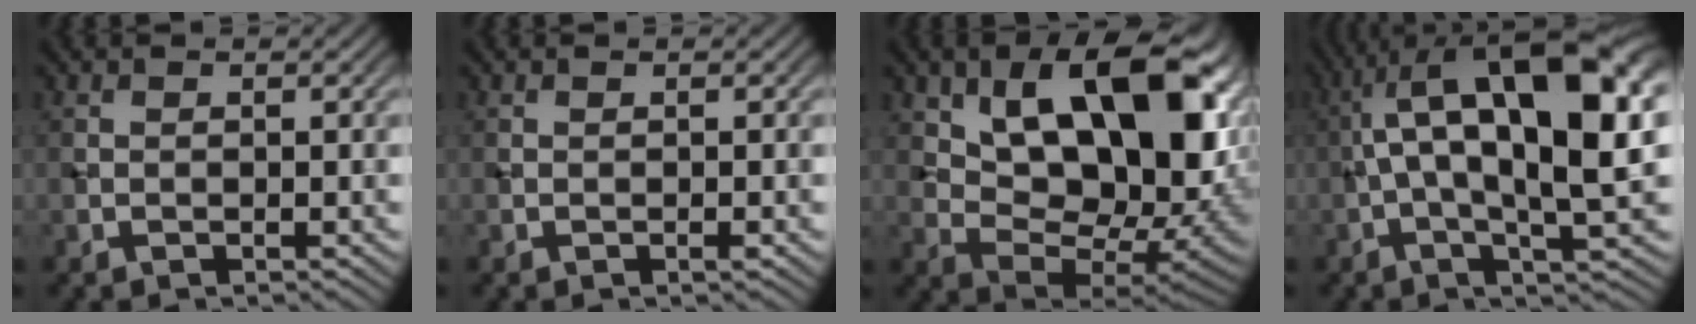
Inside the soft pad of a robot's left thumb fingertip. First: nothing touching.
{"total": 0.6, "force": [-0.2, 0.0, 0.6], "torque": [-0.010, 0.000, -0.004]}
{"total": 17.6, "force": [6.0, 9.5, 13.5], "torque": [-0.201, -0.004, 0.111]}
{"total": 17.1, "force": [2.5, 5.7, 15.9], "torque": [-0.274, 0.024, 0.038]}